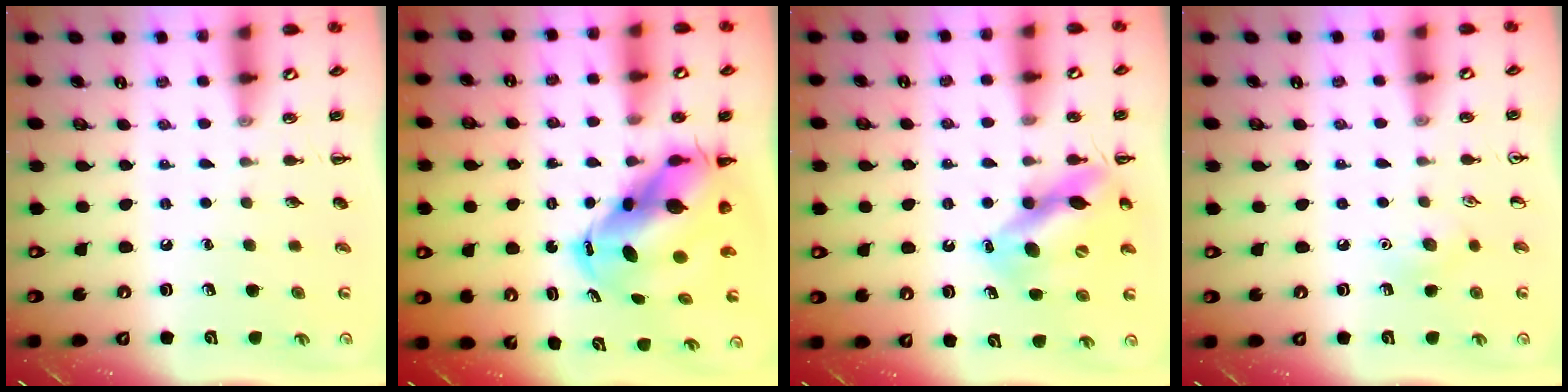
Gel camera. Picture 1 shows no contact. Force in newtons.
{"total": 10.9, "press": 10.5, "slide": 3.0}
{"total": 11.7, "press": 11.3, "slide": 3.3}
{"total": 7.0, "press": 6.8, "slide": 2.0}